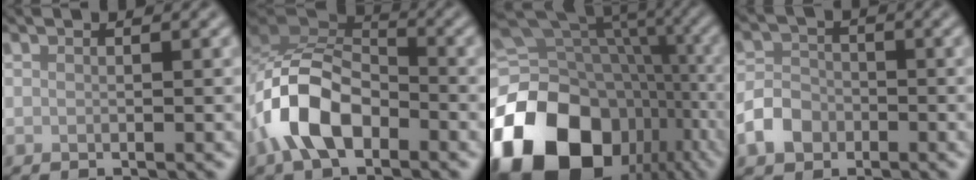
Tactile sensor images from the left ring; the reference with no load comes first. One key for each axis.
{"total": 7.6, "fx": -3.5, "fy": 4.4, "fz": 5.1, "tx": -0.098, "ty": 0.009, "tz": -0.079}
{"total": 21.0, "fx": -8.4, "fy": 15.3, "fz": 11.8, "tx": -0.232, "ty": -0.019, "tz": -0.117}
{"total": 3.3, "fx": -1.7, "fy": 2.6, "fz": 1.4, "tx": -0.028, "ty": 0.001, "tz": -0.036}